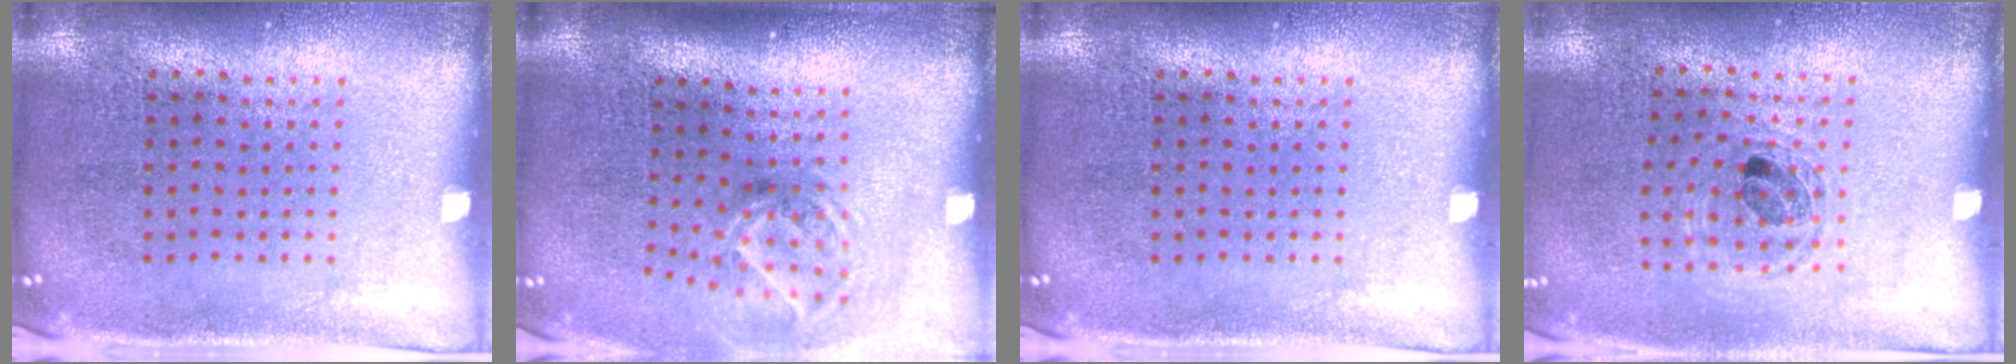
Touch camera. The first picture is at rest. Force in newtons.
{"total": 1.9, "press": 1.3, "slide": 1.5}
{"total": 0.0}
{"total": 1.0, "press": 0.9, "slide": 0.3}